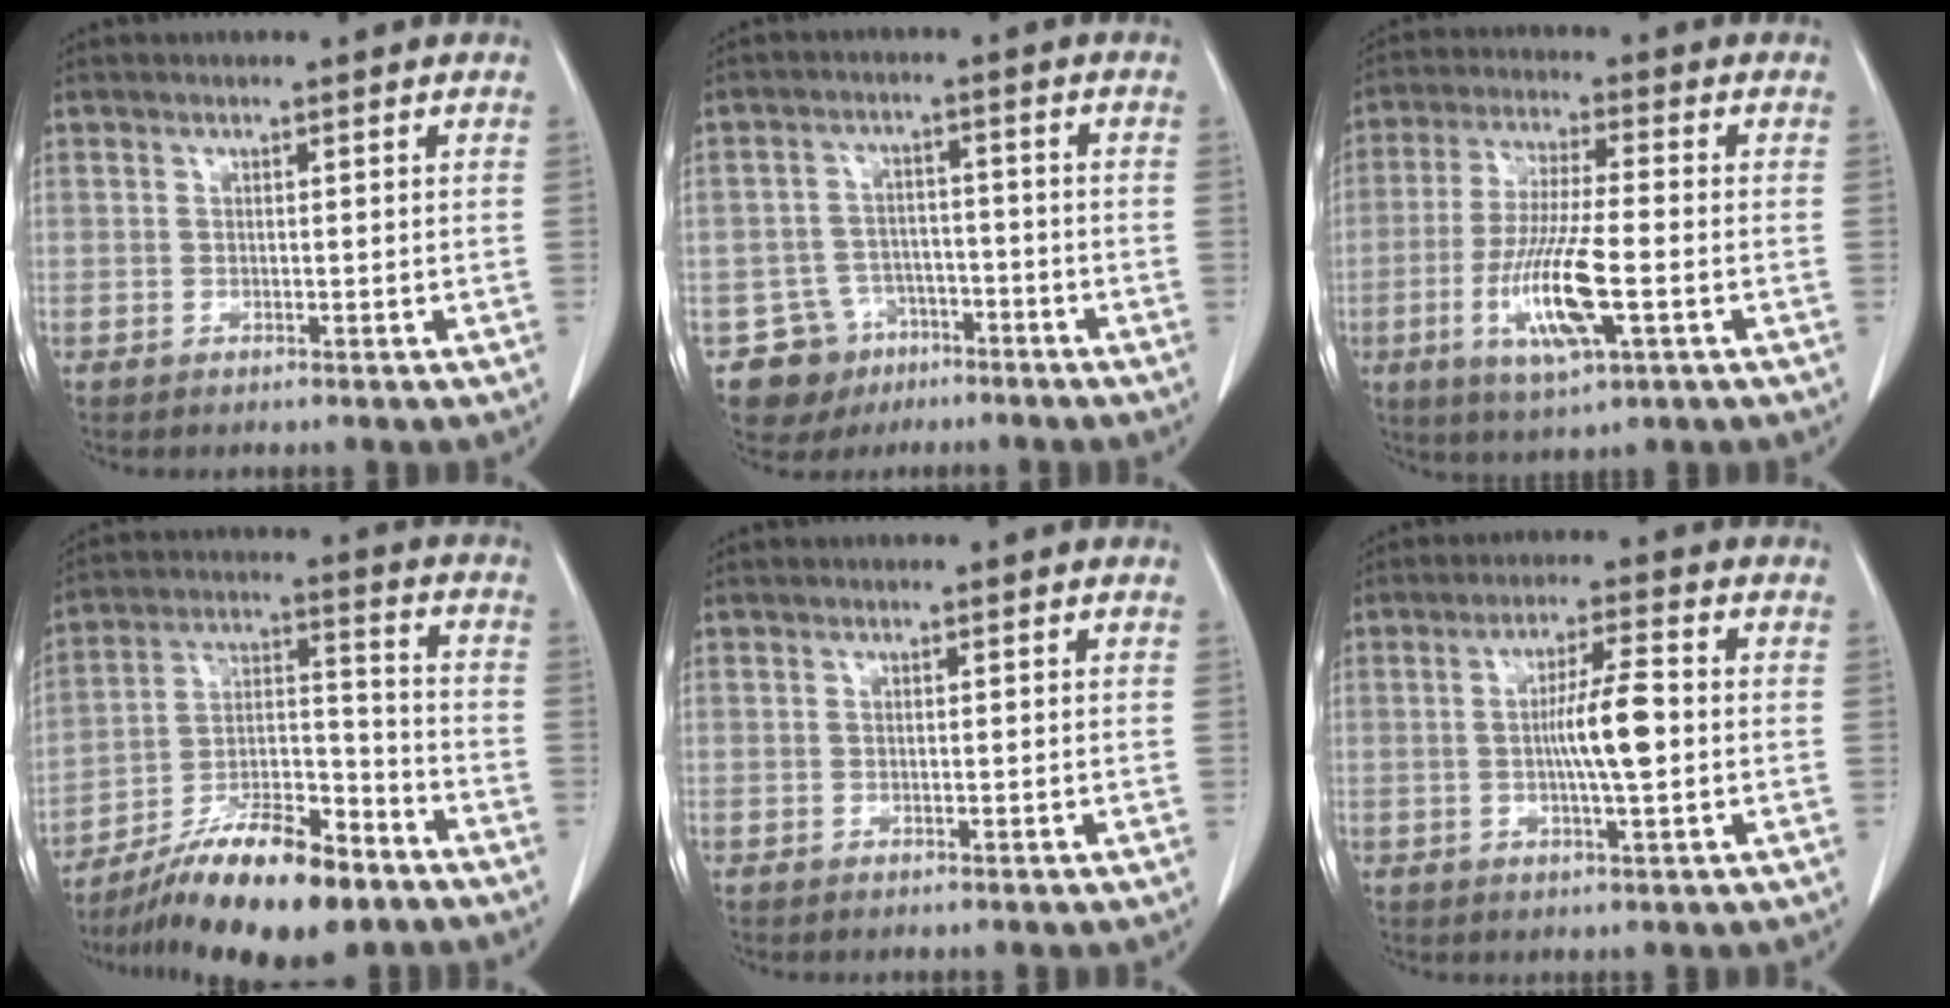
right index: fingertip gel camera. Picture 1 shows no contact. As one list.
[{"total": 8.1, "force": [-4.7, 6.6, 0.3], "torque": [-0.003, 0.022, -0.066]}, {"total": 12.0, "force": [-3.6, 1.7, 11.3], "torque": [-0.226, -0.017, -0.066]}, {"total": 17.4, "force": [-12.6, 4.6, 11.0], "torque": [-0.195, 0.012, -0.215]}, {"total": 0.0}, {"total": 6.9, "force": [-0.4, 0.5, 6.9], "torque": [-0.125, 0.002, -0.011]}]